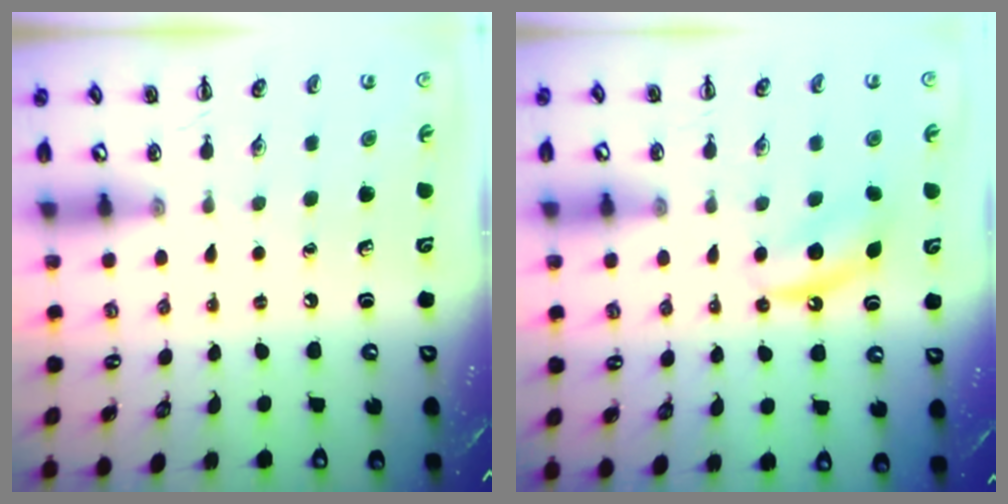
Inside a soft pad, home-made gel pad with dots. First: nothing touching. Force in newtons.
{"total": 6.7, "press": 6.5, "slide": 1.6}